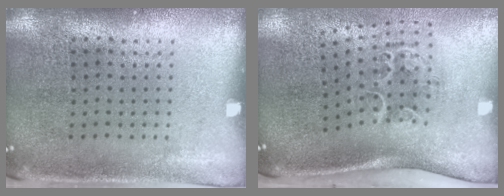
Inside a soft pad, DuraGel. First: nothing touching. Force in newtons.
{"total": 1.6, "press": 1.3, "slide": 1.0}